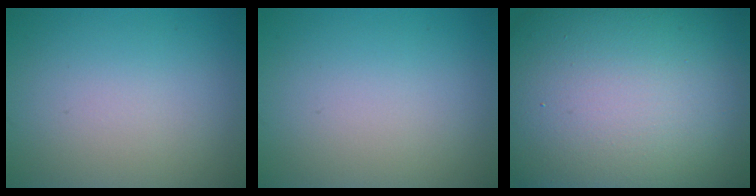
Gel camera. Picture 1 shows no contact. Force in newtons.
{"total": 0.0}
{"total": 25.8, "press": 25.7, "slide": 1.5}